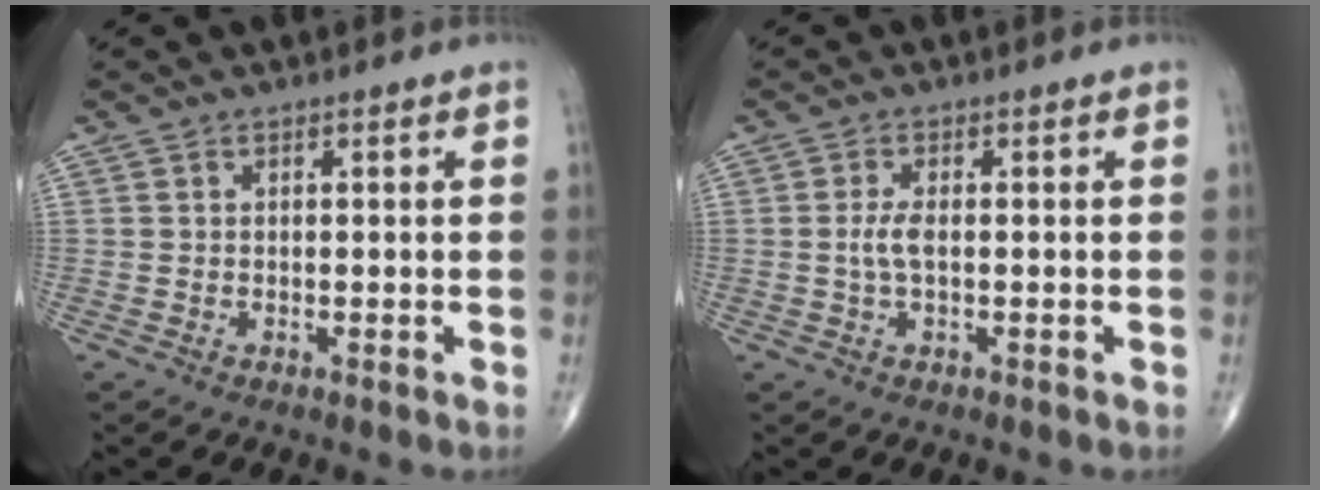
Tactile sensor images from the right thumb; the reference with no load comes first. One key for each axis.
{"total": 2.8, "fx": -0.1, "fy": 1.0, "fz": 2.6, "tx": -0.064, "ty": 0.000, "tz": -0.004}